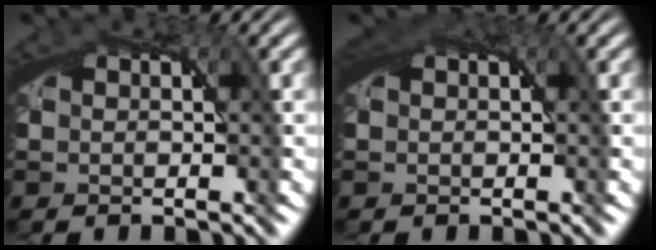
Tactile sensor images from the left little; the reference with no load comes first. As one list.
[{"total": 1.4, "force": [0.6, 0.8, 0.9], "torque": [-0.019, -0.001, 0.009]}]